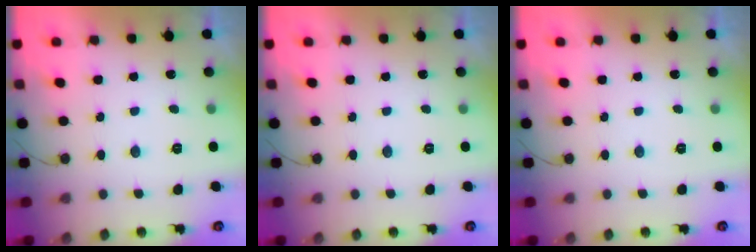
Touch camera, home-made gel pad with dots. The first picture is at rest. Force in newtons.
{"total": 0.0}
{"total": 0.0}